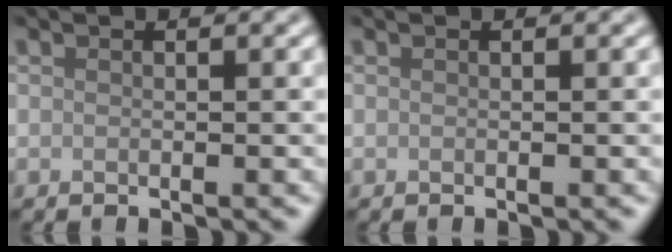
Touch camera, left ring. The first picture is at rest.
{"total": 0.0}